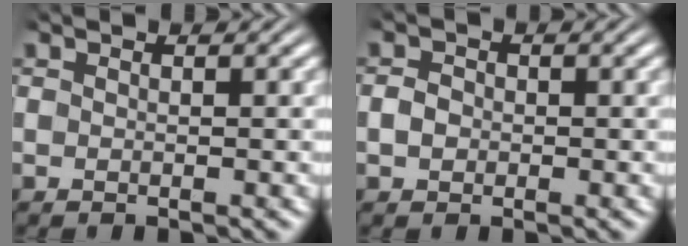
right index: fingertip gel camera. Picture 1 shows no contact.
{"total": 0.8, "force": [-0.4, 0.6, 0.3], "torque": [-0.012, -0.005, -0.004]}